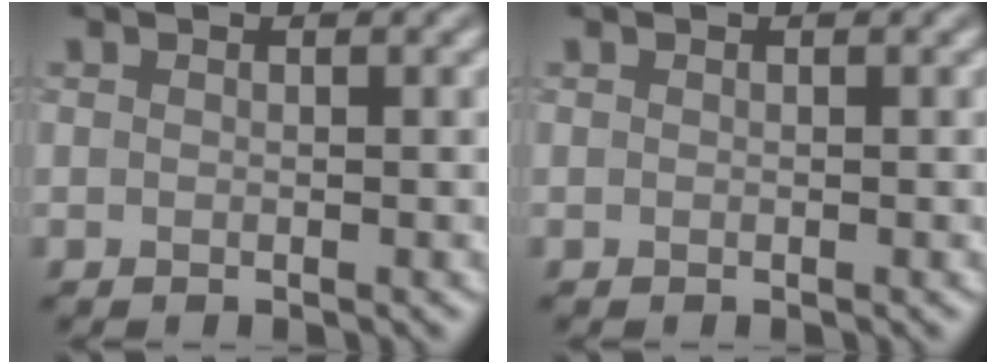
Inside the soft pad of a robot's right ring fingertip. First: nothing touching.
{"total": 0.0}